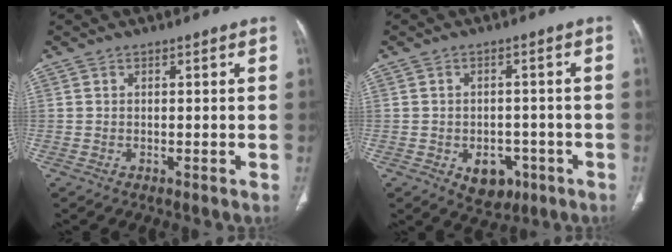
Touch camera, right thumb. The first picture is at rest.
{"total": 6.6, "force": [-2.7, 4.7, 3.7], "torque": [-0.027, 0.015, -0.026]}